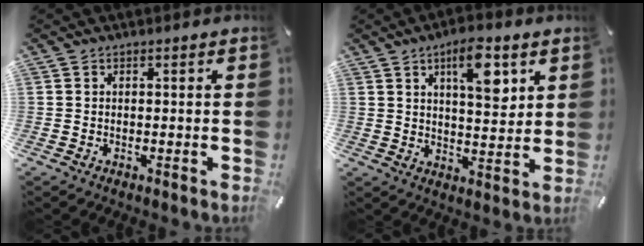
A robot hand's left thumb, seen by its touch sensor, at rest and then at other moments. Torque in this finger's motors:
{"motor_torque": [0.81, 0.94, 1.00, -0.89, 0.32]}